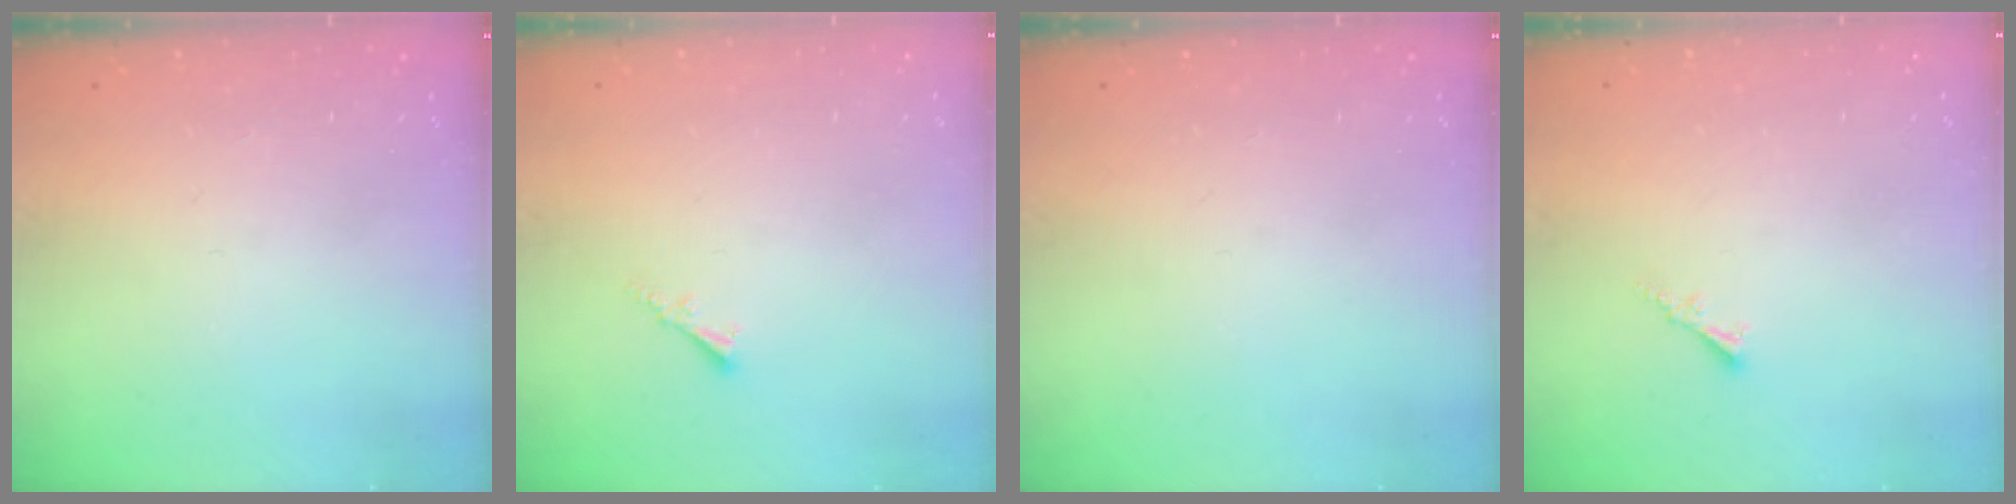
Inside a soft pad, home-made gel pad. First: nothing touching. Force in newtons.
{"total": 1.8, "press": 1.7, "slide": 0.3}
{"total": 0.0}
{"total": 1.7, "press": 1.6, "slide": 0.5}